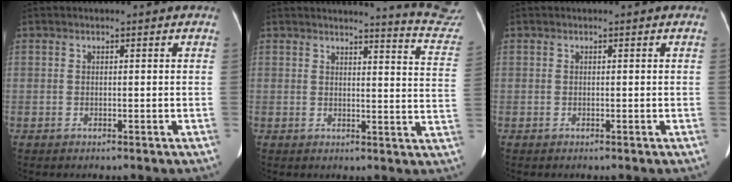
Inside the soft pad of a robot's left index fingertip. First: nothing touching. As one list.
[{"total": 12.6, "force": [12.5, -1.2, 1.1], "torque": [-0.002, -0.118, 0.109]}, {"total": 0.0}]